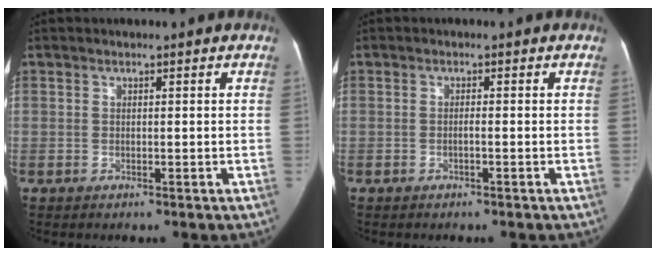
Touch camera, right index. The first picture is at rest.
{"total": 0.8, "force": [-0.4, 0.0, 0.7], "torque": [-0.014, 0.002, -0.007]}